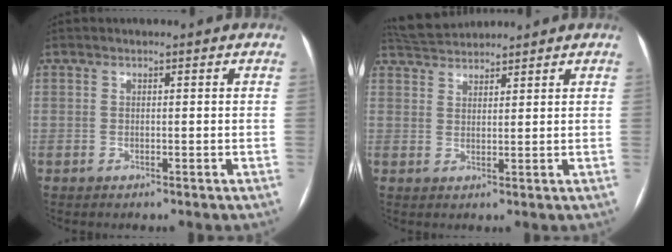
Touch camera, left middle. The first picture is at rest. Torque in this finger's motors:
{"motor_torque": [0.18, -0.25, -0.06, -0.01]}